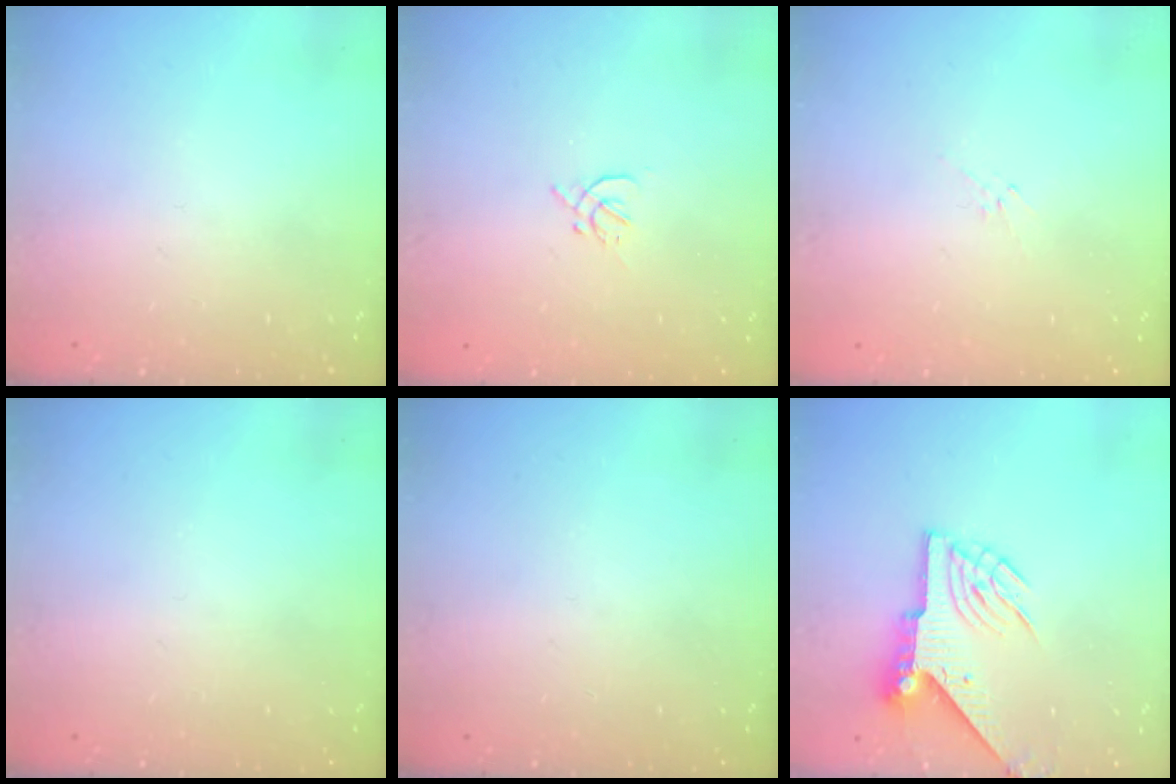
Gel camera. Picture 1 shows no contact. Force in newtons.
{"total": 1.9, "press": 1.8, "slide": 0.5}
{"total": 2.1, "press": 2.0, "slide": 0.6}
{"total": 0.0}
{"total": 0.0}
{"total": 7.3, "press": 7.3, "slide": 0.6}